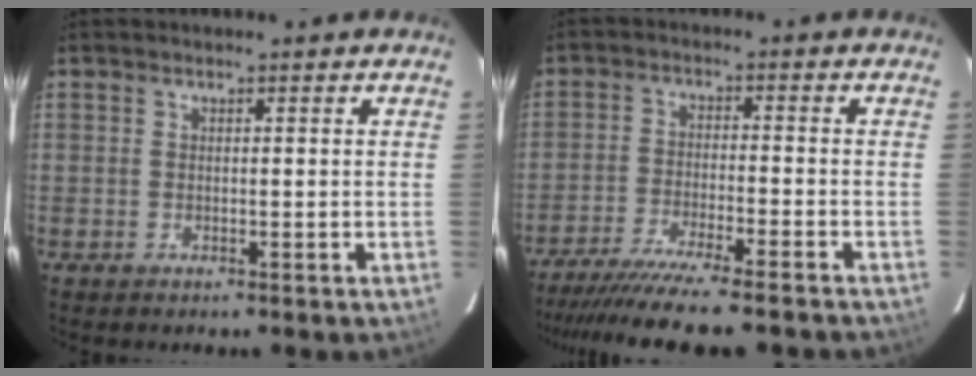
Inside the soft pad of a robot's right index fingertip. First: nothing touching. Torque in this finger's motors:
{"motor_torque": [1.11, -1.03, 1.01, 0.21]}